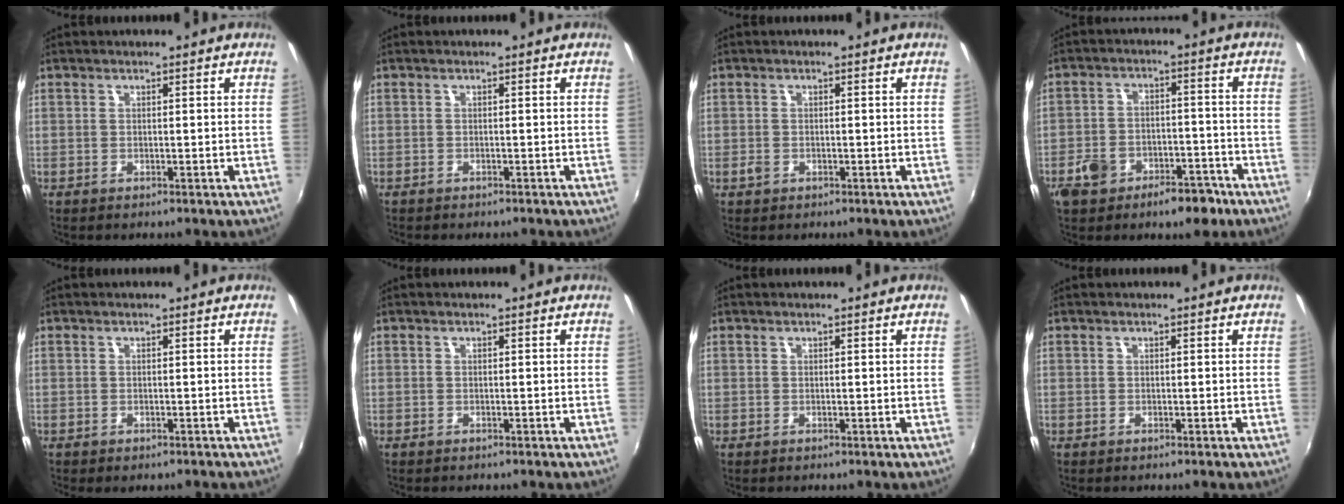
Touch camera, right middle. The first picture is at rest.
{"total": 1.1, "force": [-1.0, 0.3, 0.3], "torque": [-0.009, -0.005, -0.015]}
{"total": 1.2, "force": [-0.7, 0.9, 0.5], "torque": [-0.010, -0.002, -0.014]}
{"total": 10.1, "force": [-6.6, 5.3, 5.5], "torque": [-0.110, 0.013, -0.096]}
{"total": 1.2, "force": [-0.9, 0.6, 0.5], "torque": [-0.011, -0.006, -0.013]}
{"total": 0.0}
{"total": 0.0}
{"total": 0.0}